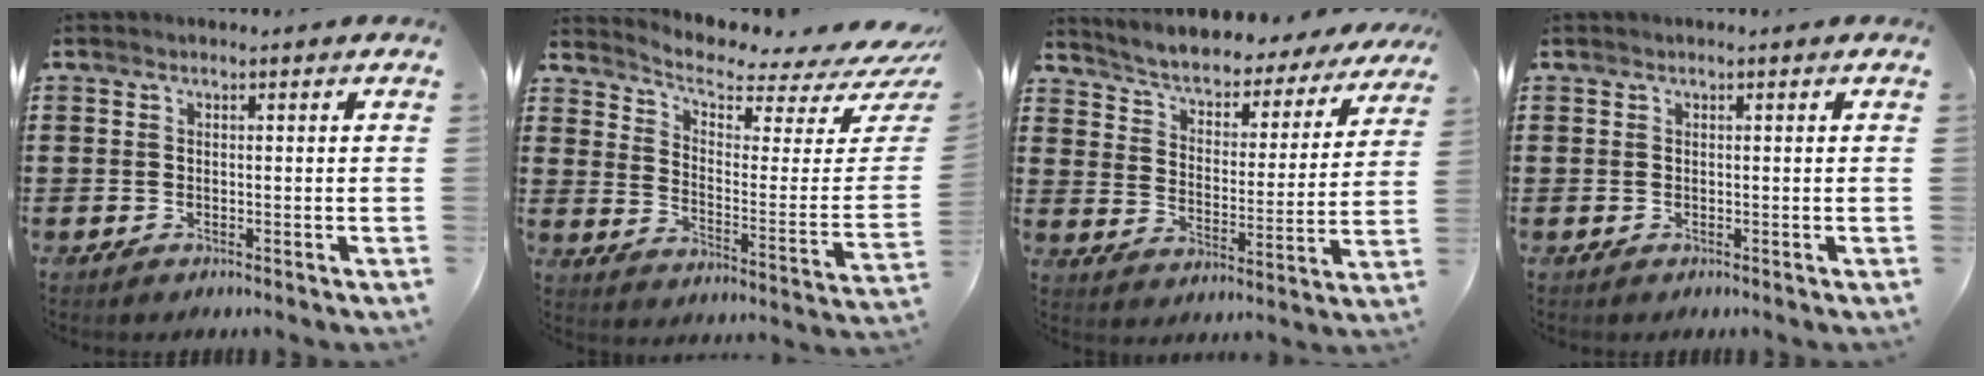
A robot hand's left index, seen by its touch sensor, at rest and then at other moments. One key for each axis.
{"total": 5.0, "fx": 4.3, "fy": 1.2, "fz": 2.3, "tx": -0.054, "ty": -0.048, "tz": 0.066}
{"total": 4.3, "fx": 4.1, "fy": 0.5, "fz": 1.0, "tx": -0.043, "ty": -0.038, "tz": 0.060}
{"total": 0.0}